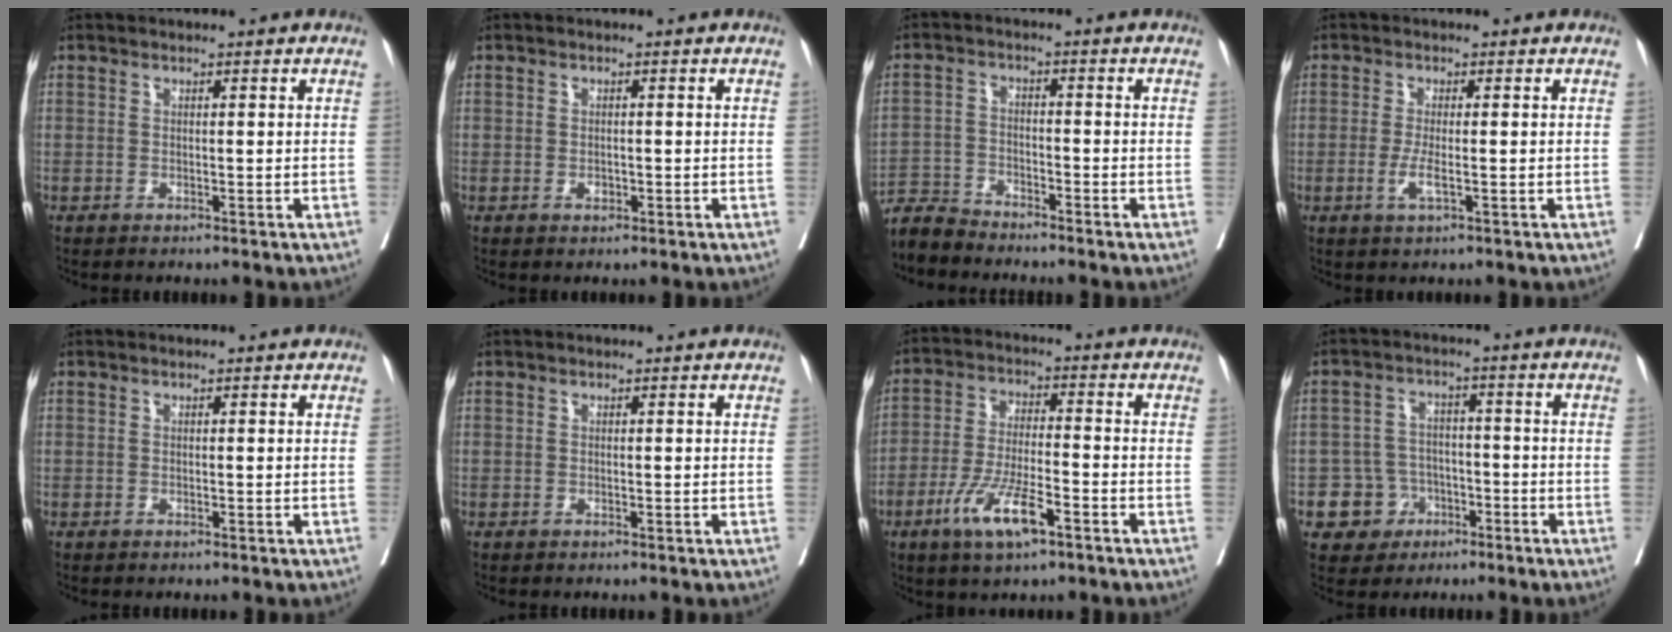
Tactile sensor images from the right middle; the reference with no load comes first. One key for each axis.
{"total": 1.0, "fx": -0.4, "fy": 0.7, "fz": 0.7, "tx": -0.010, "ty": 0.001, "tz": -0.004}
{"total": 4.4, "fx": -4.3, "fy": 0.2, "fz": -0.5, "tx": 0.012, "ty": -0.009, "tz": -0.084}
{"total": 2.7, "fx": -0.8, "fy": 0.3, "fz": 2.5, "tx": -0.051, "ty": -0.005, "tz": -0.014}
{"total": 0.0}
{"total": 0.0}
{"total": 9.2, "fx": -4.9, "fy": 2.0, "fz": 7.5, "tx": -0.151, "ty": -0.009, "tz": -0.090}
{"total": 6.1, "fx": -2.7, "fy": 5.4, "fz": 0.9, "tx": -0.012, "ty": 0.012, "tz": -0.039}